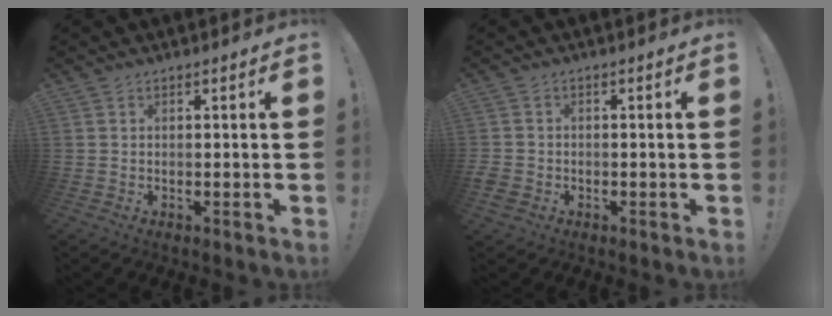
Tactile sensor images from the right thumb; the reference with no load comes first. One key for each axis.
{"total": 3.0, "fx": -1.1, "fy": 2.5, "fz": 1.3, "tx": -0.041, "ty": 0.003, "tz": -0.019}